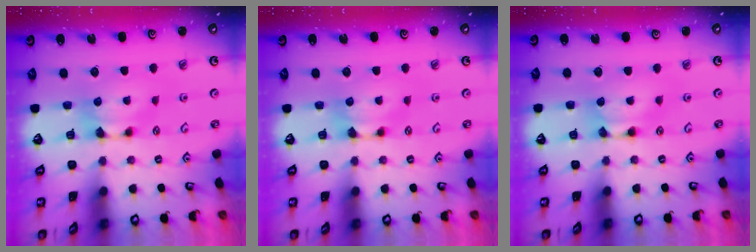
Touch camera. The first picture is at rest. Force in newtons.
{"total": 0.0}
{"total": 1.7, "press": 1.7, "slide": 0.2}